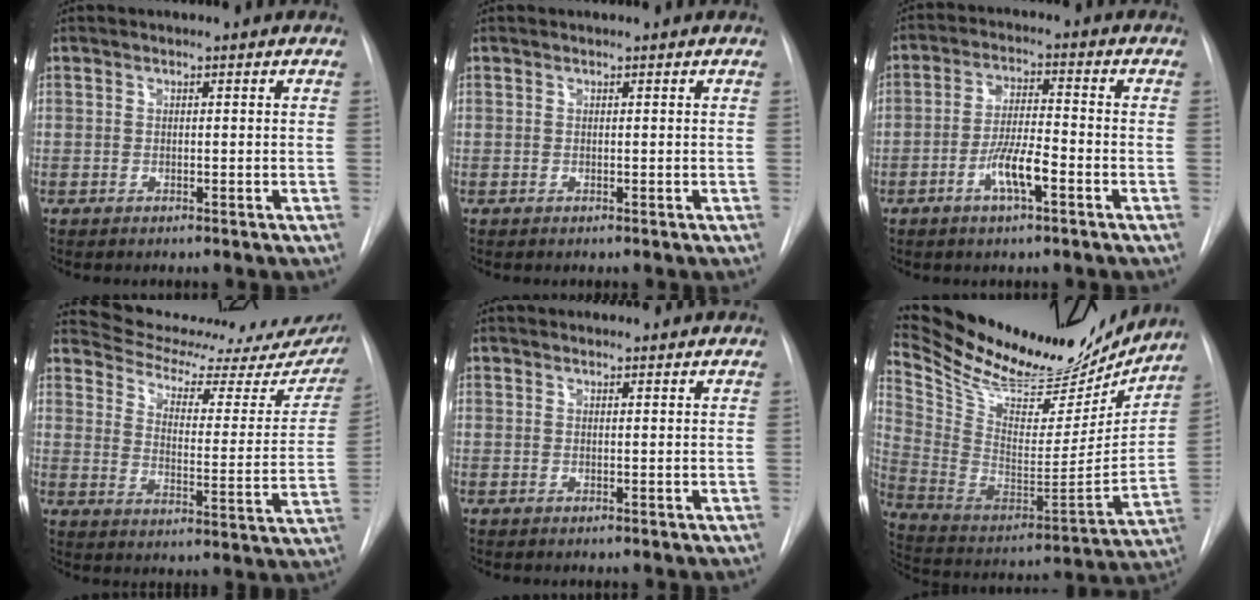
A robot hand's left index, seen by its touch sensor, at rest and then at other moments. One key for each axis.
{"total": 0.0}
{"total": 6.5, "fx": -3.4, "fy": 1.1, "fz": 5.5, "tx": -0.108, "ty": -0.004, "tz": -0.063}
{"total": 21.8, "fx": 20.2, "fy": 3.9, "fz": 7.2, "tx": -0.098, "ty": -0.072, "tz": 0.252}
{"total": 2.5, "fx": 2.4, "fy": 0.4, "fz": 0.2, "tx": -0.007, "ty": 0.012, "tz": 0.026}
{"total": 30.0, "fx": 26.0, "fy": 8.1, "fz": 12.7, "tx": -0.232, "ty": -0.048, "tz": 0.383}